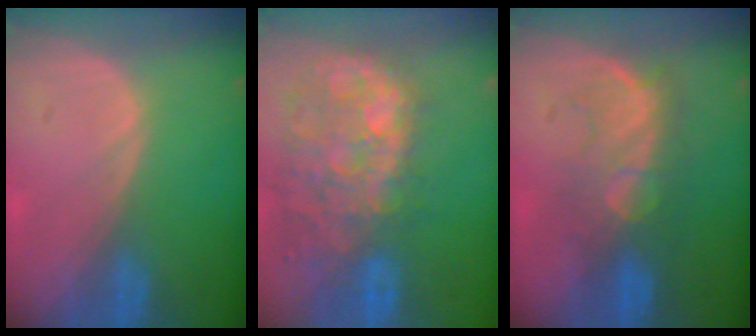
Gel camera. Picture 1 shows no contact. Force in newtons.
{"total": 13.5, "press": 11.6, "slide": 6.8}
{"total": 8.0, "press": 7.8, "slide": 2.0}